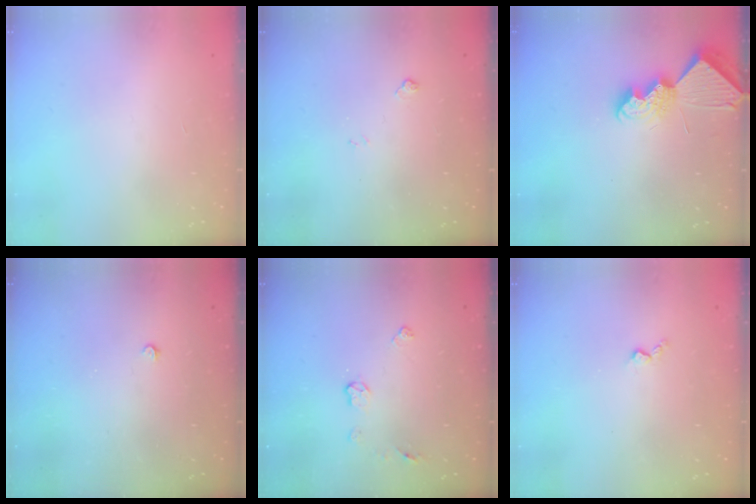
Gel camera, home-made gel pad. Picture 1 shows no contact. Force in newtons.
{"total": 4.3, "press": 4.3, "slide": 0.7}
{"total": 8.8, "press": 8.7, "slide": 0.9}
{"total": 2.3, "press": 2.3, "slide": 0.4}
{"total": 5.4, "press": 5.4, "slide": 0.5}
{"total": 2.9, "press": 2.9, "slide": 0.5}